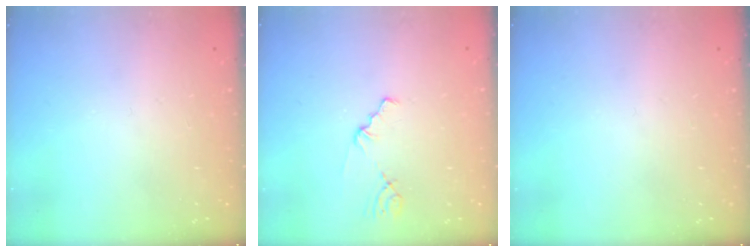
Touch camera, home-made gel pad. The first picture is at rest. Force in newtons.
{"total": 1.1, "press": 1.1, "slide": 0.2}
{"total": 0.0}